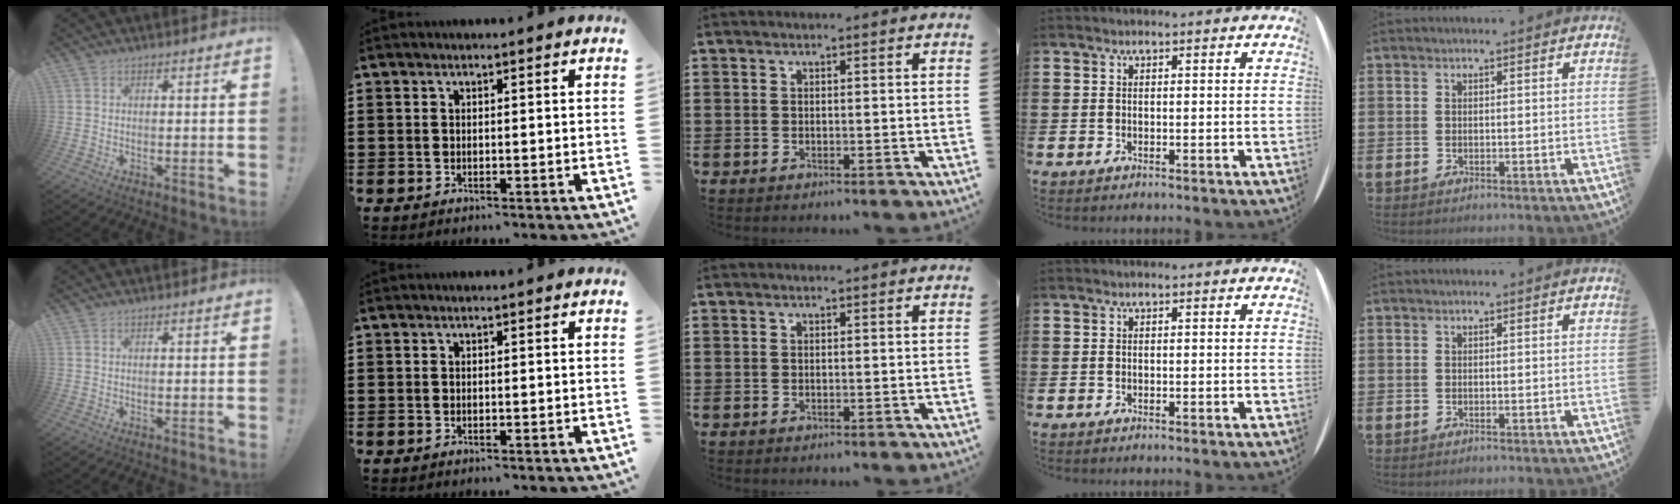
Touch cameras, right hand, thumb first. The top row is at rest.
{}